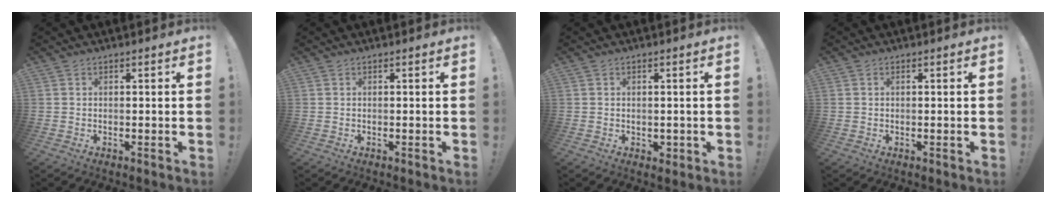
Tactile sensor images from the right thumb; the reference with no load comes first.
{"total": 0.0}
{"total": 1.9, "force": [0.1, 1.7, 0.7], "torque": [0.001, -0.002, 0.002]}
{"total": 0.5, "force": [0.2, 0.4, 0.2], "torque": [-0.010, 0.005, 0.006]}